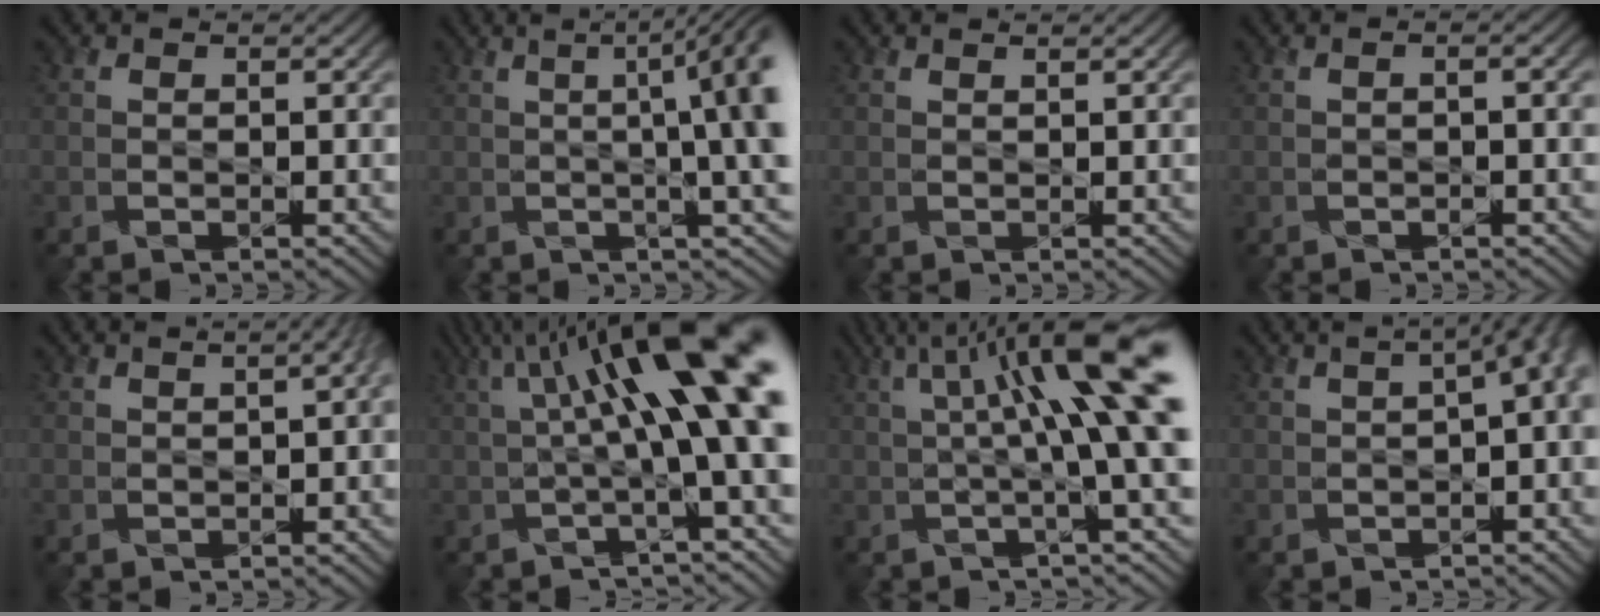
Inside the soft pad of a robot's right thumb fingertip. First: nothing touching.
{"total": 10.6, "force": [0.9, 2.6, 10.3], "torque": [-0.105, 0.026, 0.008]}
{"total": 0.5, "force": [0.4, -0.1, 0.3], "torque": [-0.007, 0.001, 0.007]}
{"total": 1.4, "force": [-0.3, 0.3, 1.3], "torque": [-0.022, 0.000, -0.006]}
{"total": 4.7, "force": [1.3, 1.7, 4.2], "torque": [-0.041, 0.017, 0.006]}
{"total": 15.1, "force": [3.8, 3.4, 14.2], "torque": [-0.213, 0.020, 0.066]}
{"total": 12.5, "force": [2.5, 2.1, 12.0], "torque": [-0.171, 0.011, 0.042]}
{"total": 6.7, "force": [0.5, 2.6, 6.2], "torque": [-0.079, 0.009, 0.015]}